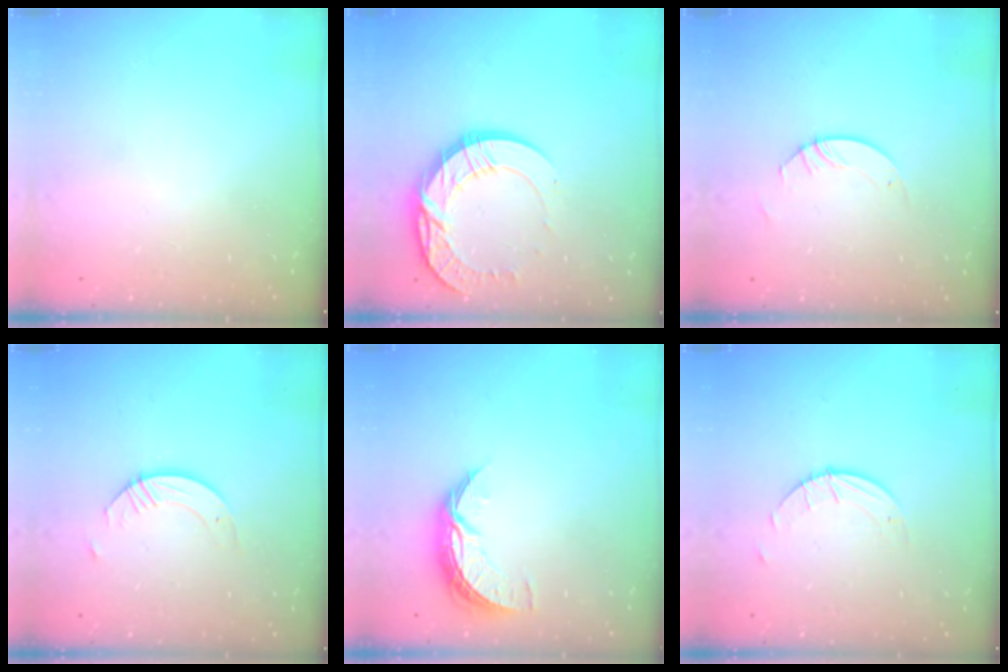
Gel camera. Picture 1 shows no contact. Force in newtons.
{"total": 14.4, "press": 14.4, "slide": 1.4}
{"total": 3.0, "press": 3.0, "slide": 0.3}
{"total": 3.5, "press": 3.5, "slide": 0.4}
{"total": 8.2, "press": 8.2, "slide": 0.4}
{"total": 2.7, "press": 2.7, "slide": 0.3}